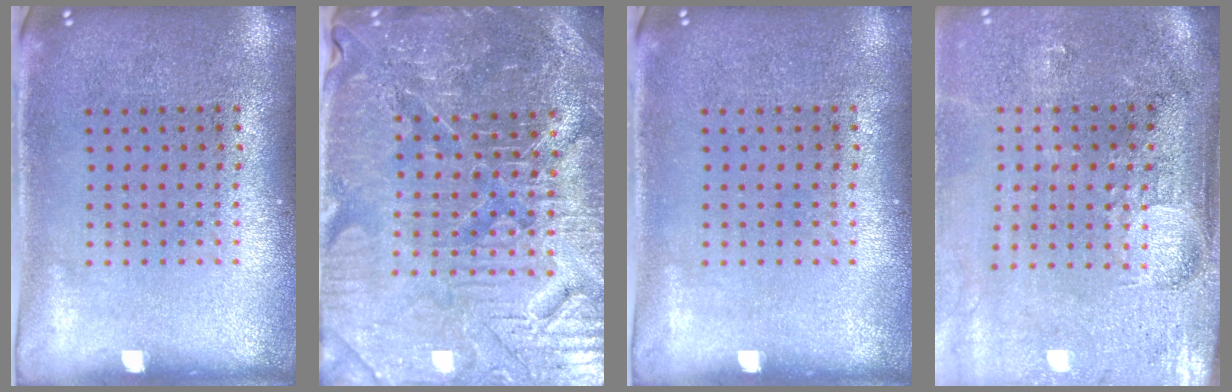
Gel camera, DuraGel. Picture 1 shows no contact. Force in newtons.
{"total": 5.3, "press": 5.0, "slide": 1.8}
{"total": 0.0}
{"total": 4.5, "press": 3.8, "slide": 2.4}